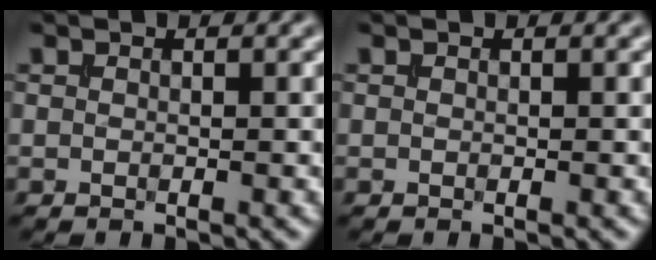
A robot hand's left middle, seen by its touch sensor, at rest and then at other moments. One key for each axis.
{"total": 0.0}